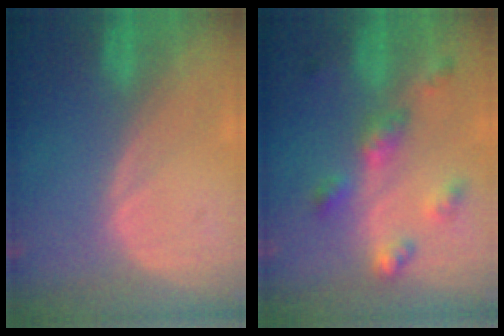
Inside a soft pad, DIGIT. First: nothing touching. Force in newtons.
{"total": 6.3, "press": 5.7, "slide": 2.6}